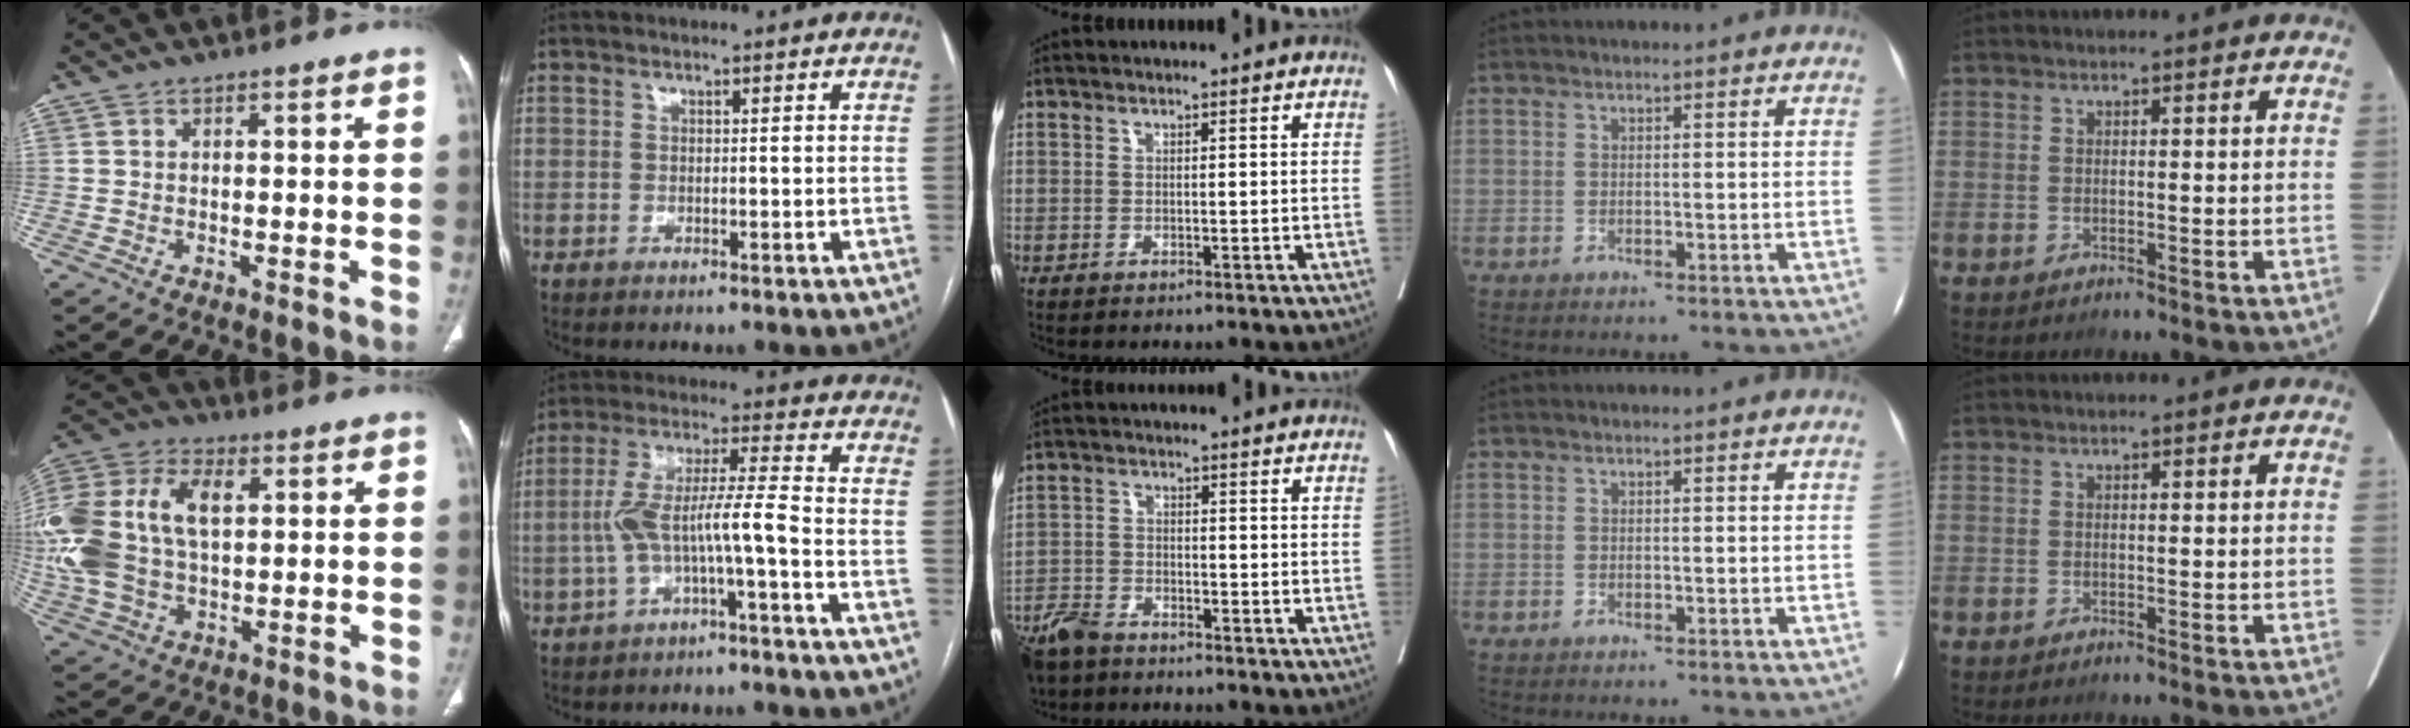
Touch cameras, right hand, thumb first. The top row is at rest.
{"thumb": {"total": 21.5, "force": [2.9, 13.3, 16.6], "torque": [-0.369, 0.013, 0.055]}, "index": {"total": 8.3, "force": [-2.7, 0.2, 7.8], "torque": [-0.153, 0.031, -0.048]}, "middle": {"total": 6.6, "force": [-5.7, 2.2, 2.4], "torque": [-0.046, -0.015, -0.108]}}